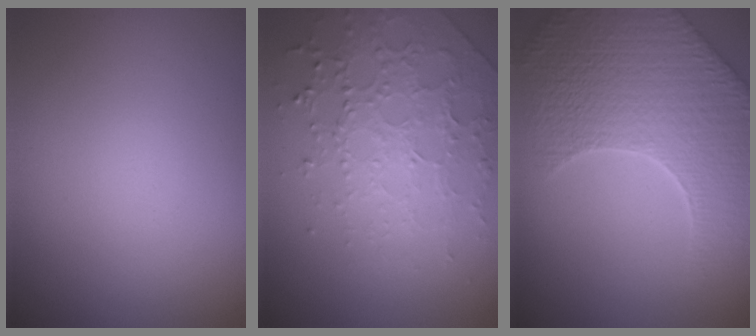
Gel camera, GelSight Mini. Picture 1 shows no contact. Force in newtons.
{"total": 3.0, "press": 2.8, "slide": 1.1}
{"total": 9.0, "press": 6.4, "slide": 6.3}